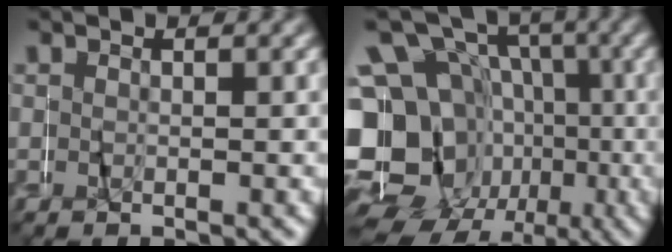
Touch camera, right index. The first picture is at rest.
{"total": 19.3, "force": [-2.2, 16.9, 9.0], "torque": [-0.195, -0.055, -0.036]}